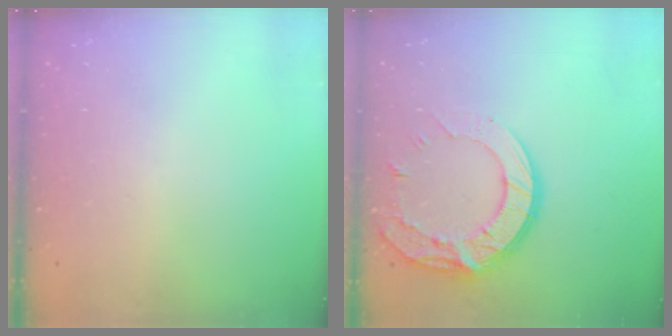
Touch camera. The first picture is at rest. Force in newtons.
{"total": 14.4, "press": 14.3, "slide": 1.2}